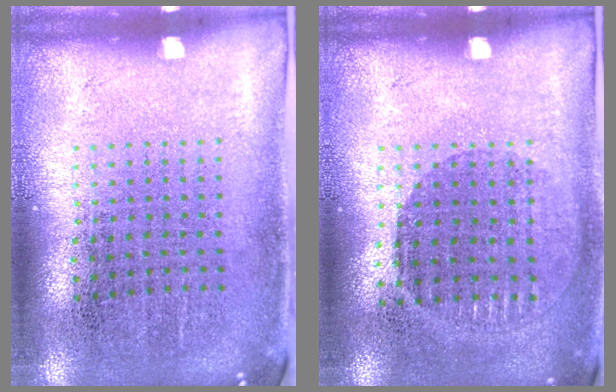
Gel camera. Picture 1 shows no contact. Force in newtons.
{"total": 0.9, "press": 0.9, "slide": 0.3}